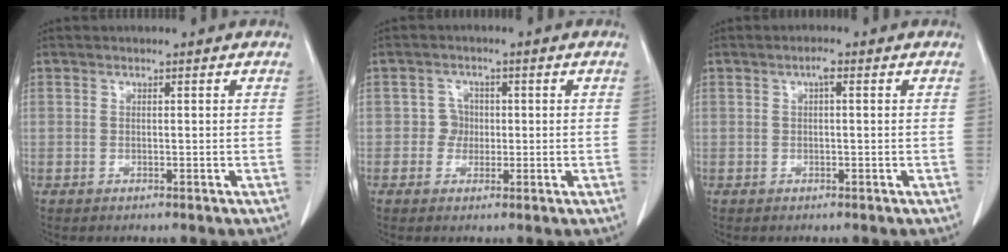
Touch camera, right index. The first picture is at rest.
{"total": 2.4, "force": [-0.2, 2.4, 0.4], "torque": [0.003, 0.009, -0.007]}
{"total": 1.3, "force": [0.4, 0.3, 1.2], "torque": [-0.021, 0.004, 0.005]}